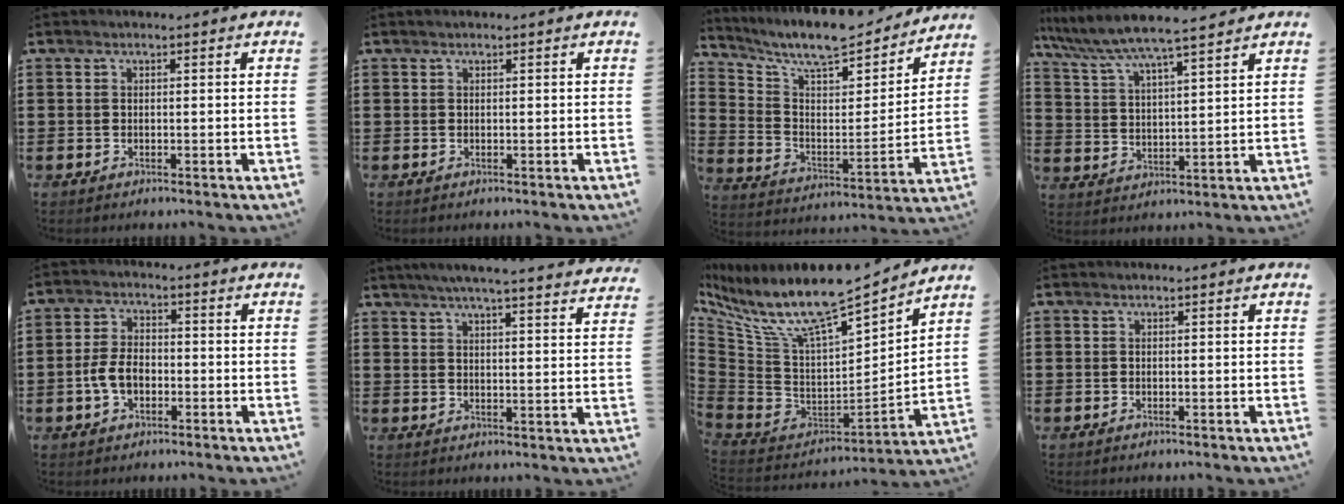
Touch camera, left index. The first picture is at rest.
{"total": 0.0}
{"total": 9.4, "force": [8.4, 1.6, 3.9], "torque": [-0.105, -0.064, 0.142]}
{"total": 6.2, "force": [5.6, -0.1, 2.6], "torque": [-0.076, -0.033, 0.093]}
{"total": 5.2, "force": [-1.5, 3.2, 3.9], "torque": [-0.097, 0.000, -0.035]}
{"total": 5.0, "force": [4.7, -0.4, 1.8], "torque": [-0.051, -0.024, 0.081]}
{"total": 10.5, "force": [7.8, 1.9, 6.8], "torque": [-0.168, -0.066, 0.128]}
{"total": 0.0}